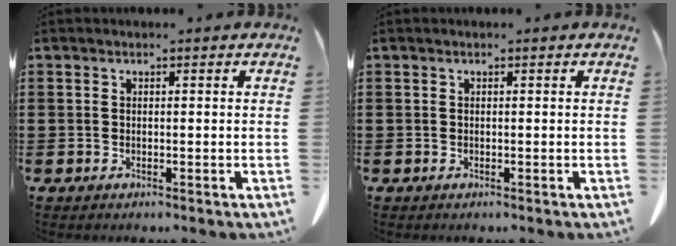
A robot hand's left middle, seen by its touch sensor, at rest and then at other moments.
{"total": 0.0}